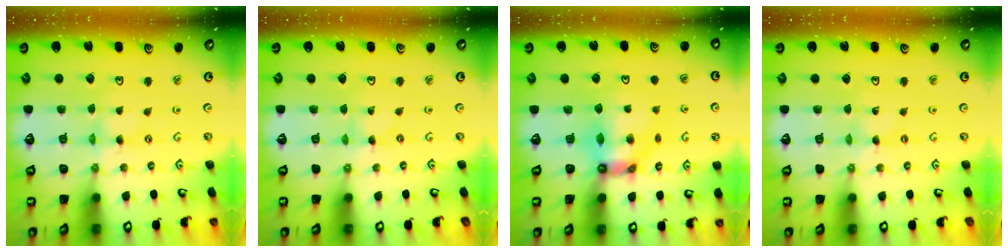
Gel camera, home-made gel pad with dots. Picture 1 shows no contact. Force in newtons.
{"total": 0.0}
{"total": 9.0, "press": 8.9, "slide": 1.5}
{"total": 0.0}